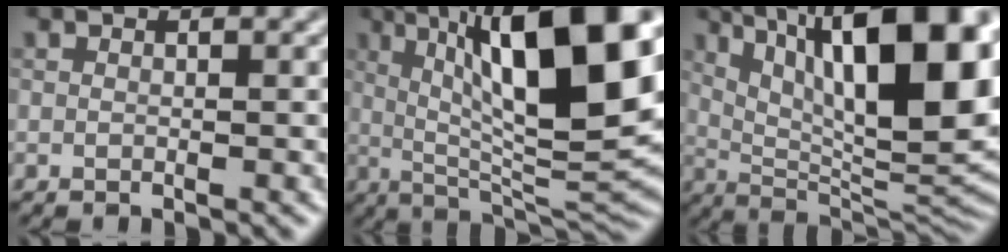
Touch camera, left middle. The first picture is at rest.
{"total": 15.0, "force": [3.8, 3.8, 14.0], "torque": [-0.204, 0.010, 0.067]}
{"total": 16.7, "force": [5.3, 6.1, 14.7], "torque": [-0.203, 0.027, 0.096]}